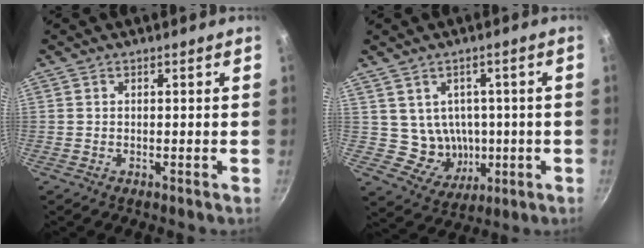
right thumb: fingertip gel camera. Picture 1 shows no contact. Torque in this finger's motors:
{"motor_torque": [-0.16, 0.32, -0.11, 0.43, 0.04]}